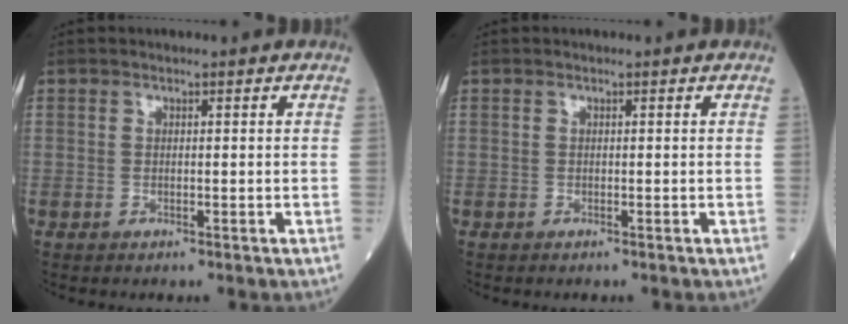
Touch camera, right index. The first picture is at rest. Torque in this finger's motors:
{"motor_torque": [-0.17, 0.09, -0.09, 0.01]}